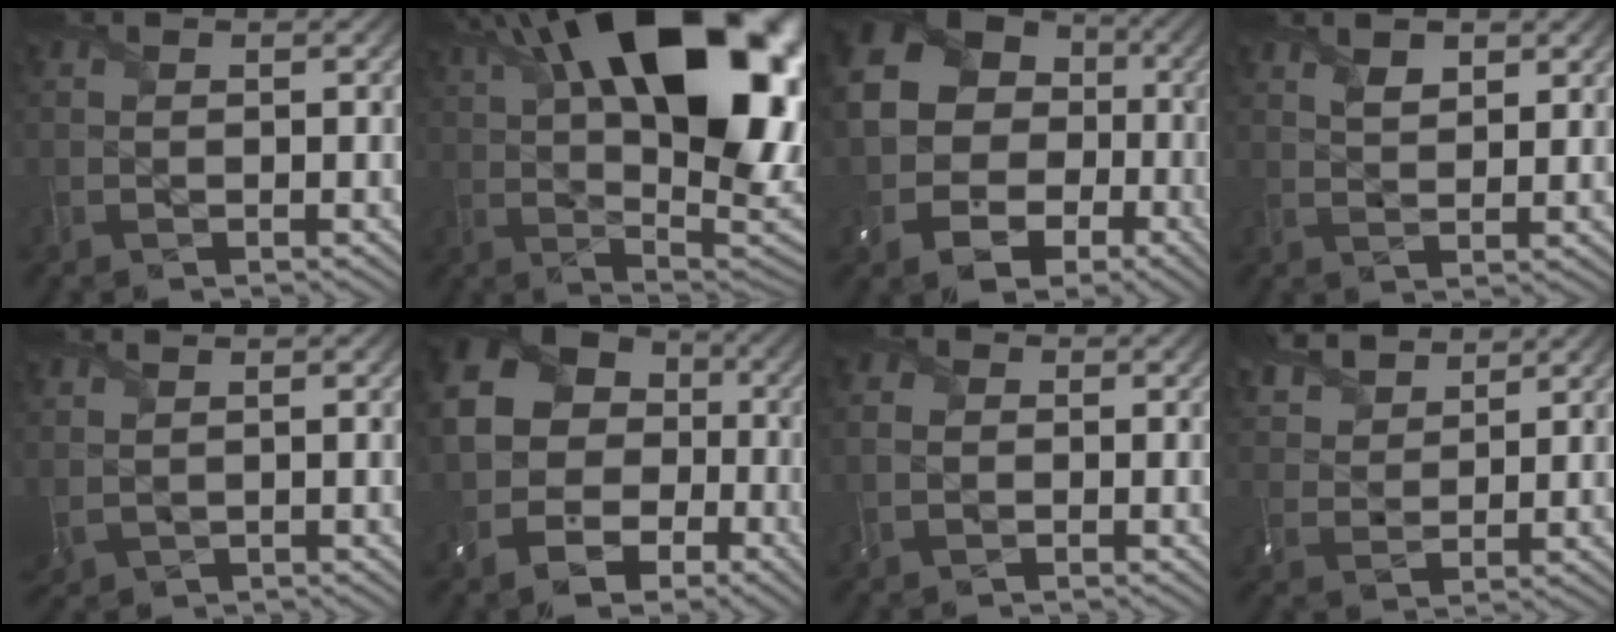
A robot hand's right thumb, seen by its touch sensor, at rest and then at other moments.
{"total": 24.1, "force": [8.4, 12.0, 19.2], "torque": [-0.292, 0.057, 0.147]}
{"total": 17.5, "force": [-1.2, 15.0, 9.0], "torque": [-0.197, -0.028, -0.038]}
{"total": 3.8, "force": [2.2, 1.7, 2.6], "torque": [-0.053, -0.001, 0.043]}
{"total": 3.0, "force": [1.3, 1.7, 2.1], "torque": [-0.067, 0.000, 0.032]}
{"total": 15.5, "force": [-2.1, 13.1, 8.0], "torque": [-0.171, -0.031, -0.052]}
{"total": 2.9, "force": [-0.2, 2.4, 1.5], "torque": [-0.041, 0.004, -0.011]}
{"total": 7.5, "force": [6.1, 2.9, 3.2], "torque": [-0.092, 0.018, 0.119]}